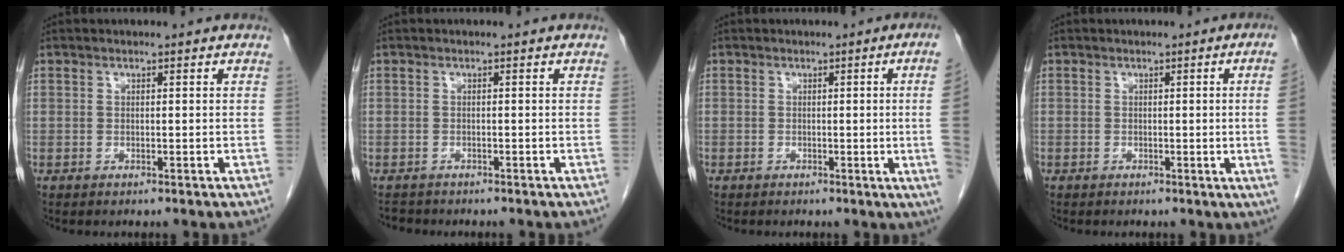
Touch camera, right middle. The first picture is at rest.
{"total": 1.4, "force": [-1.4, 0.4, -0.1], "torque": [-0.004, -0.004, -0.022]}
{"total": 6.6, "force": [-0.4, -2.5, 6.1], "torque": [-0.061, -0.012, -0.005]}
{"total": 5.1, "force": [-0.3, -2.0, 4.7], "torque": [-0.053, -0.009, -0.004]}